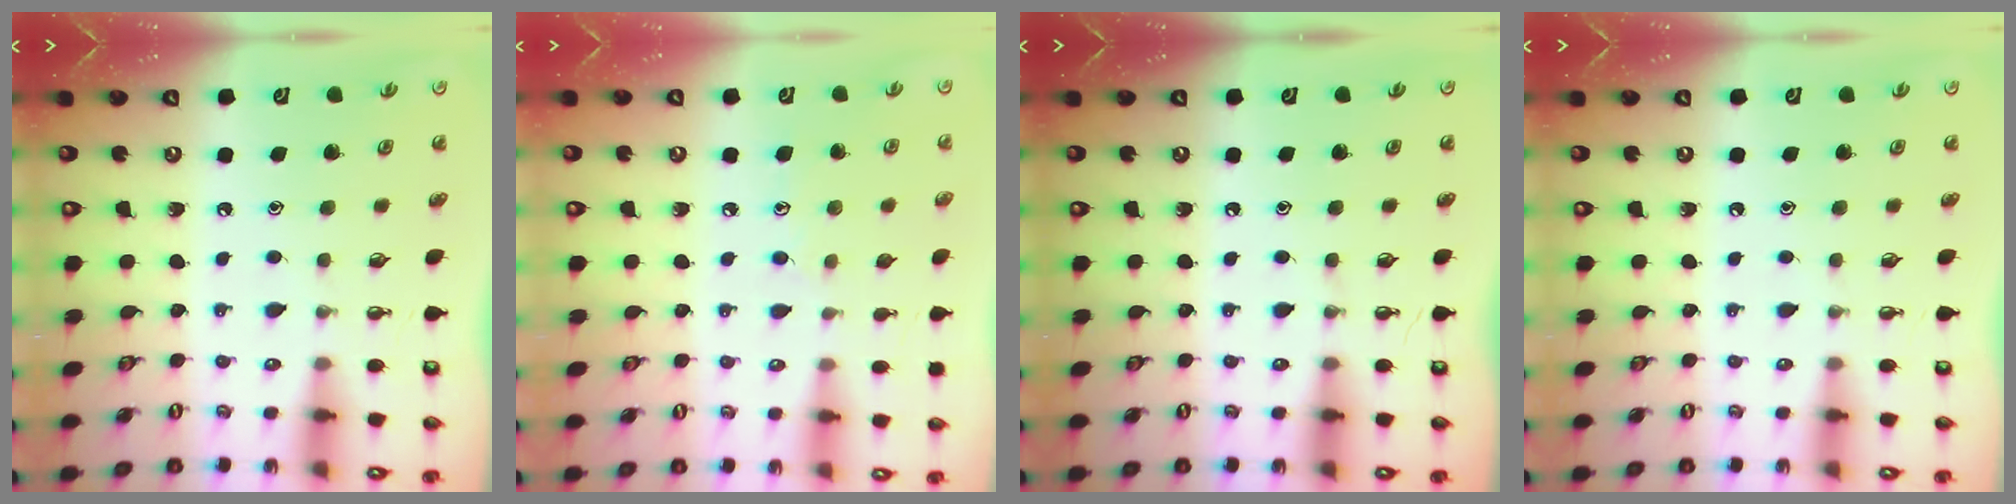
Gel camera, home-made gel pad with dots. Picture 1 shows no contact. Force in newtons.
{"total": 6.6, "press": 6.5, "slide": 0.7}
{"total": 0.0}
{"total": 0.0}